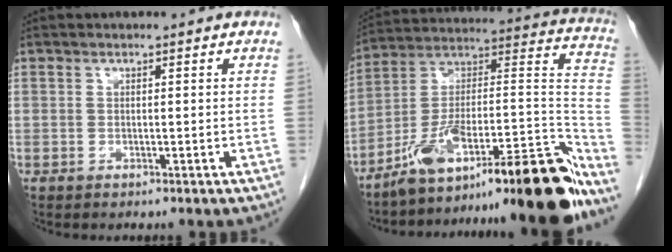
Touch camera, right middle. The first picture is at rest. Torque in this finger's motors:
{"motor_torque": [1.14, -1.00, 0.40, 0.21]}